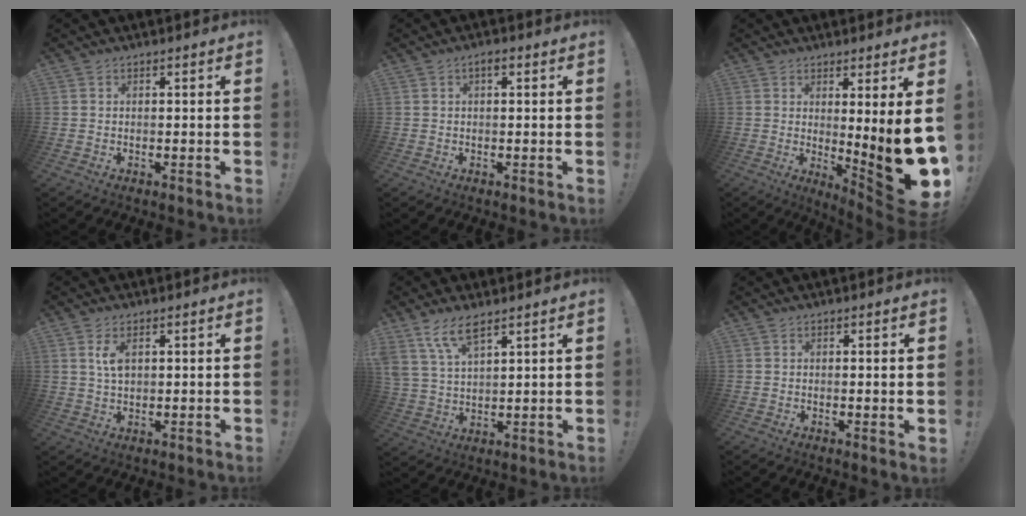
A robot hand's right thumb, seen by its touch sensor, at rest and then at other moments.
{"total": 1.5, "force": [0.5, 0.7, 1.2], "torque": [-0.020, 0.003, 0.006]}
{"total": 13.5, "force": [-0.1, 0.4, 13.5], "torque": [-0.178, -0.048, 0.003]}
{"total": 4.3, "force": [1.4, 2.3, 3.4], "torque": [-0.062, -0.006, 0.018]}
{"total": 8.8, "force": [6.3, 3.3, 5.2], "torque": [-0.105, -0.022, 0.122]}
{"total": 1.3, "force": [0.4, -0.2, 1.2], "torque": [-0.019, -0.003, 0.005]}